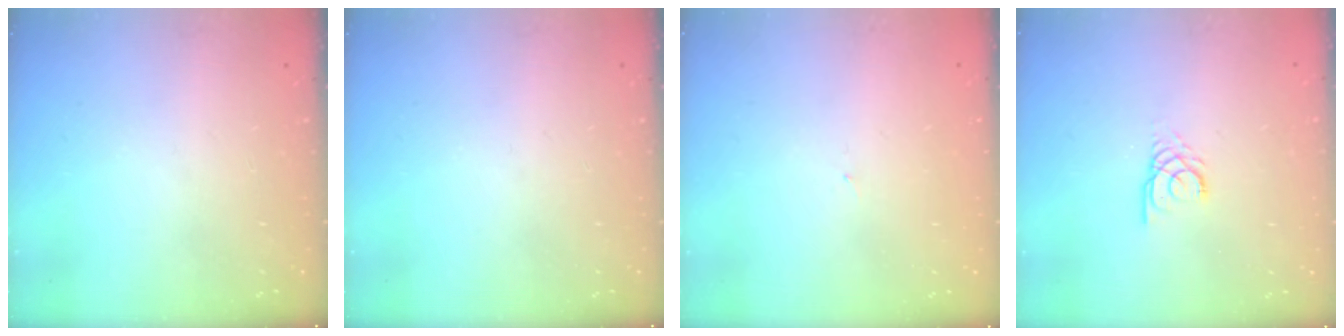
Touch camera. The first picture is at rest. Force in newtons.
{"total": 0.0}
{"total": 0.8, "press": 0.8, "slide": 0.1}
{"total": 2.9, "press": 2.9, "slide": 0.3}